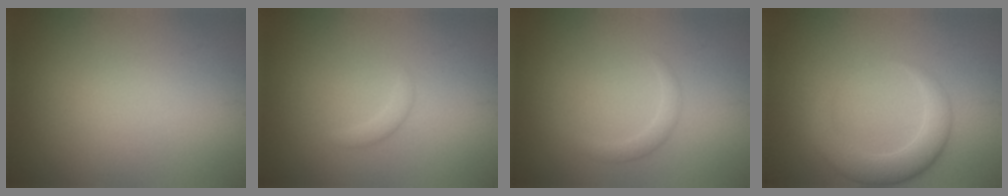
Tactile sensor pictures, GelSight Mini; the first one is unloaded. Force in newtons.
{"total": 1.0, "press": 1.0, "slide": 0.1}
{"total": 1.4, "press": 1.4, "slide": 0.1}
{"total": 3.7, "press": 3.7, "slide": 0.3}